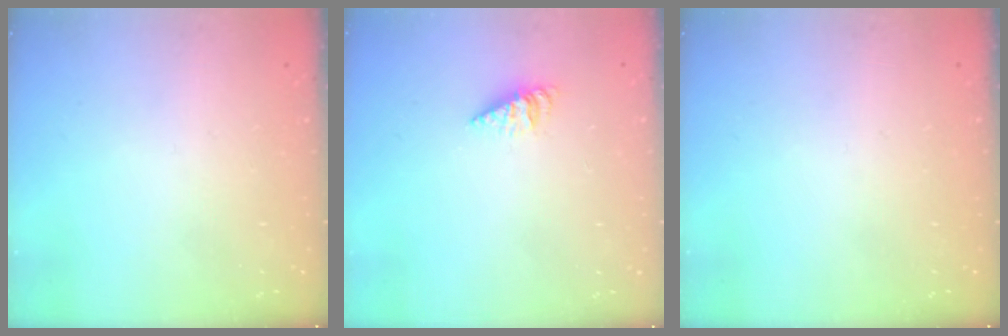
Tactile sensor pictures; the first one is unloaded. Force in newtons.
{"total": 2.6, "press": 2.6, "slide": 0.4}
{"total": 0.0}